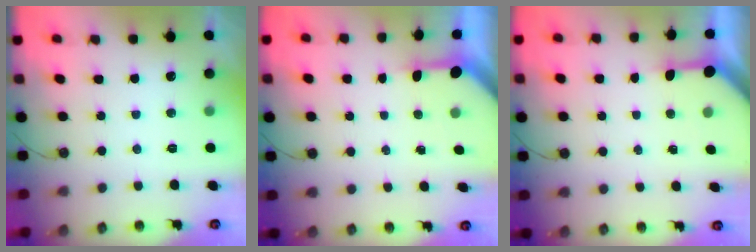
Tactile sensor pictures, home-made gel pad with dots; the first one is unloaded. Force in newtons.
{"total": 3.0, "press": 3.0, "slide": 0.2}
{"total": 3.5, "press": 3.5, "slide": 0.3}